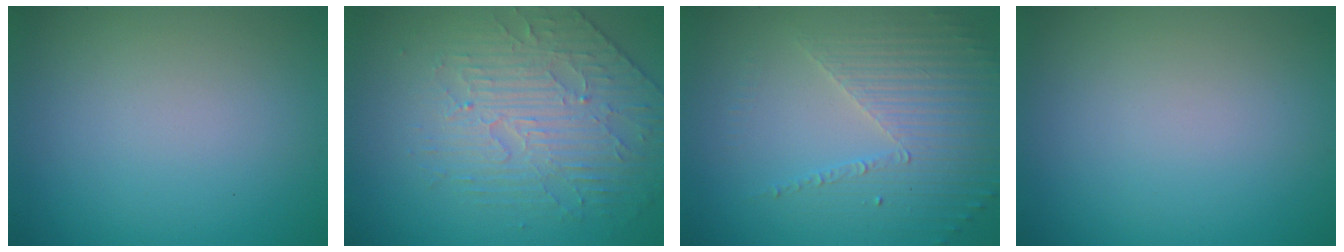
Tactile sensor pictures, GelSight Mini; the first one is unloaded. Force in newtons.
{"total": 3.9, "press": 3.8, "slide": 0.8}
{"total": 3.7, "press": 3.4, "slide": 1.6}
{"total": 0.0}